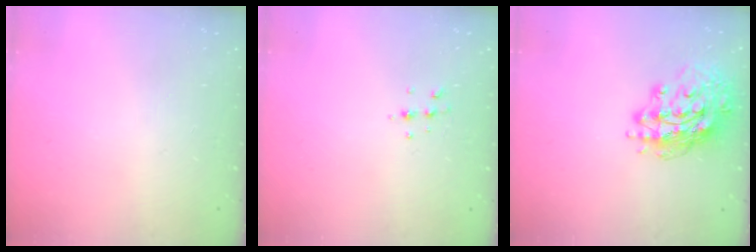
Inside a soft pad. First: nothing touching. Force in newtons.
{"total": 4.7, "press": 4.6, "slide": 1.0}
{"total": 15.9, "press": 15.9, "slide": 1.5}